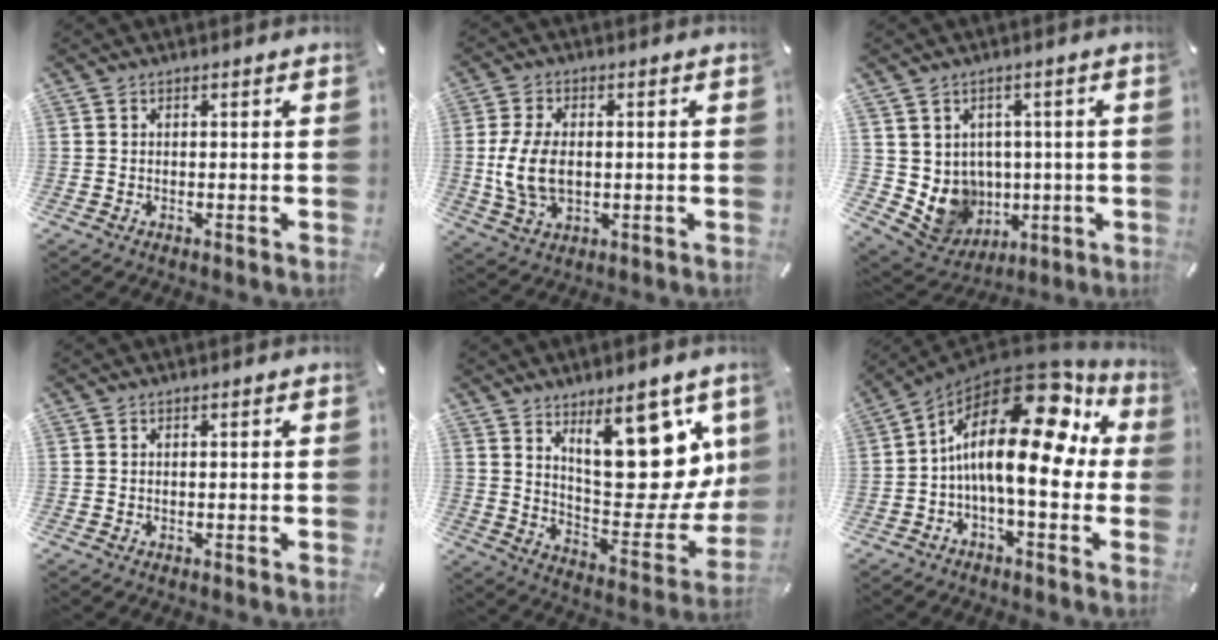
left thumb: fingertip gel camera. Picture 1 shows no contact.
{"total": 10.3, "force": [-0.2, 6.7, 7.9], "torque": [-0.184, 0.003, -0.006]}
{"total": 8.7, "force": [0.6, 8.6, 1.1], "torque": [-0.037, -0.025, 0.026]}
{"total": 0.0}
{"total": 21.8, "force": [11.0, 9.9, 16.0], "torque": [-0.198, -0.089, 0.185]}
{"total": 21.9, "force": [4.2, 8.9, 19.6], "torque": [-0.346, -0.046, 0.064]}